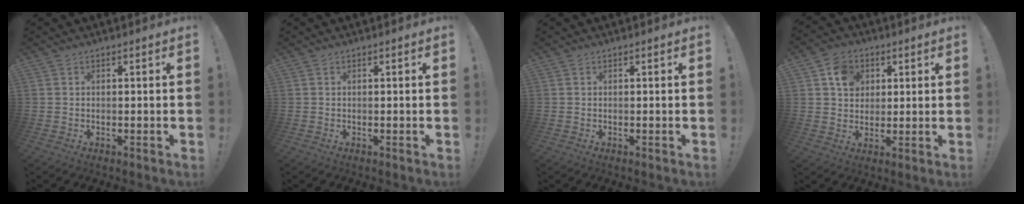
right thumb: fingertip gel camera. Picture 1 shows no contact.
{"total": 0.0}
{"total": 0.0}
{"total": 8.9, "force": [3.3, 7.6, 3.2], "torque": [-0.037, -0.011, 0.065]}